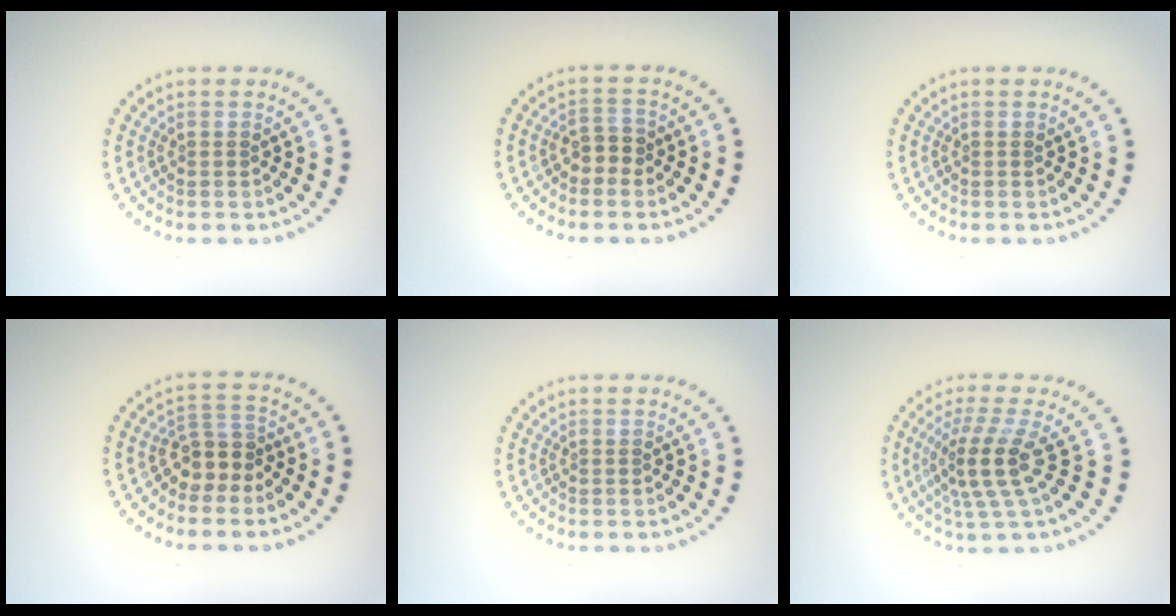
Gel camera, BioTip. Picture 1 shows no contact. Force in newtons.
{"total": 1.9, "press": 1.7, "slide": 0.9}
{"total": 0.0}
{"total": 2.8, "press": 2.3, "slide": 1.6}
{"total": 0.0}
{"total": 4.1, "press": 2.9, "slide": 2.8}